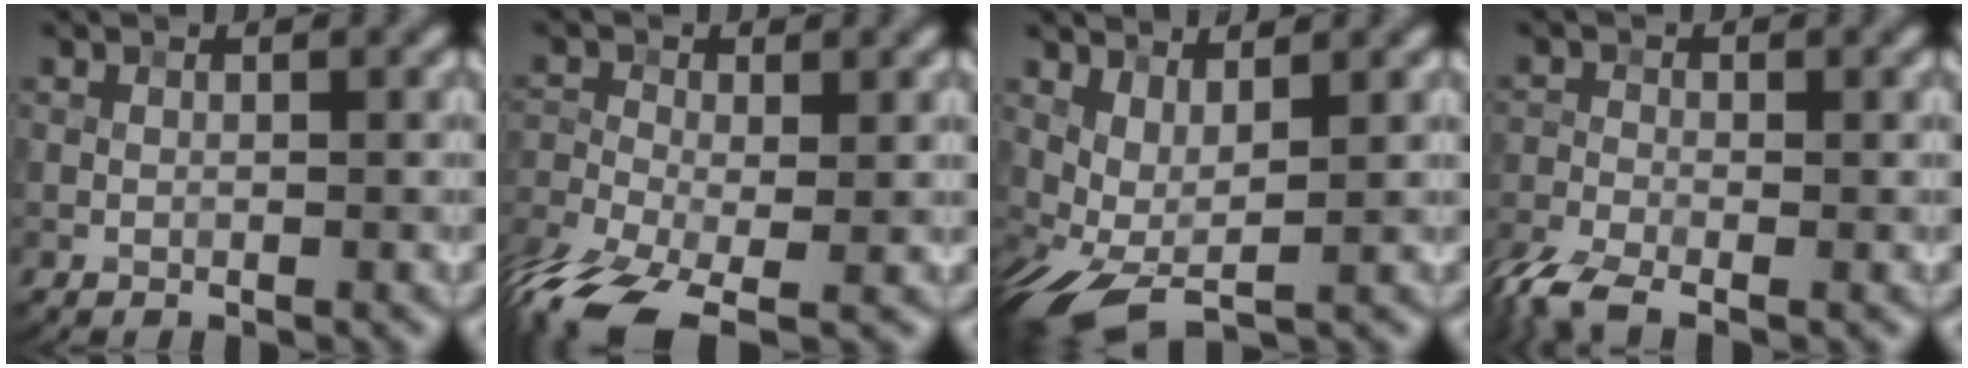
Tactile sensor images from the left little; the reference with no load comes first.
{"total": 8.9, "force": [-5.4, 4.0, 5.8], "torque": [-0.139, -0.033, -0.108]}
{"total": 3.5, "force": [0.6, 1.5, 3.1], "torque": [-0.080, -0.009, 0.014]}
{"total": 5.3, "force": [-3.9, 1.9, 3.0], "torque": [-0.070, -0.018, -0.088]}